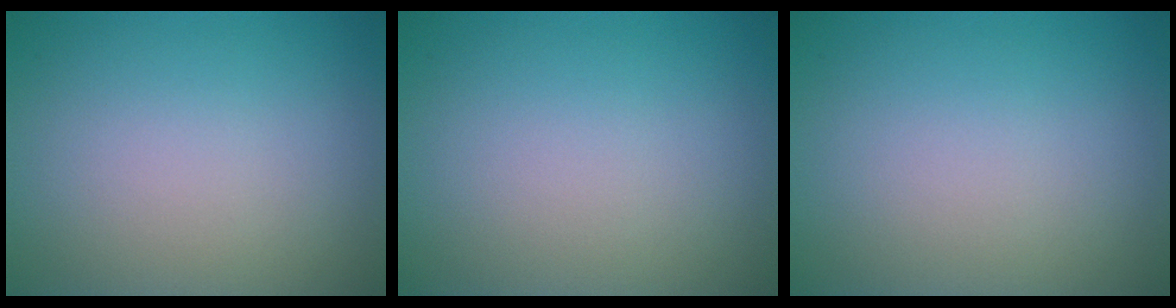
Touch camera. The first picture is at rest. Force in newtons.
{"total": 0.0}
{"total": 0.0}